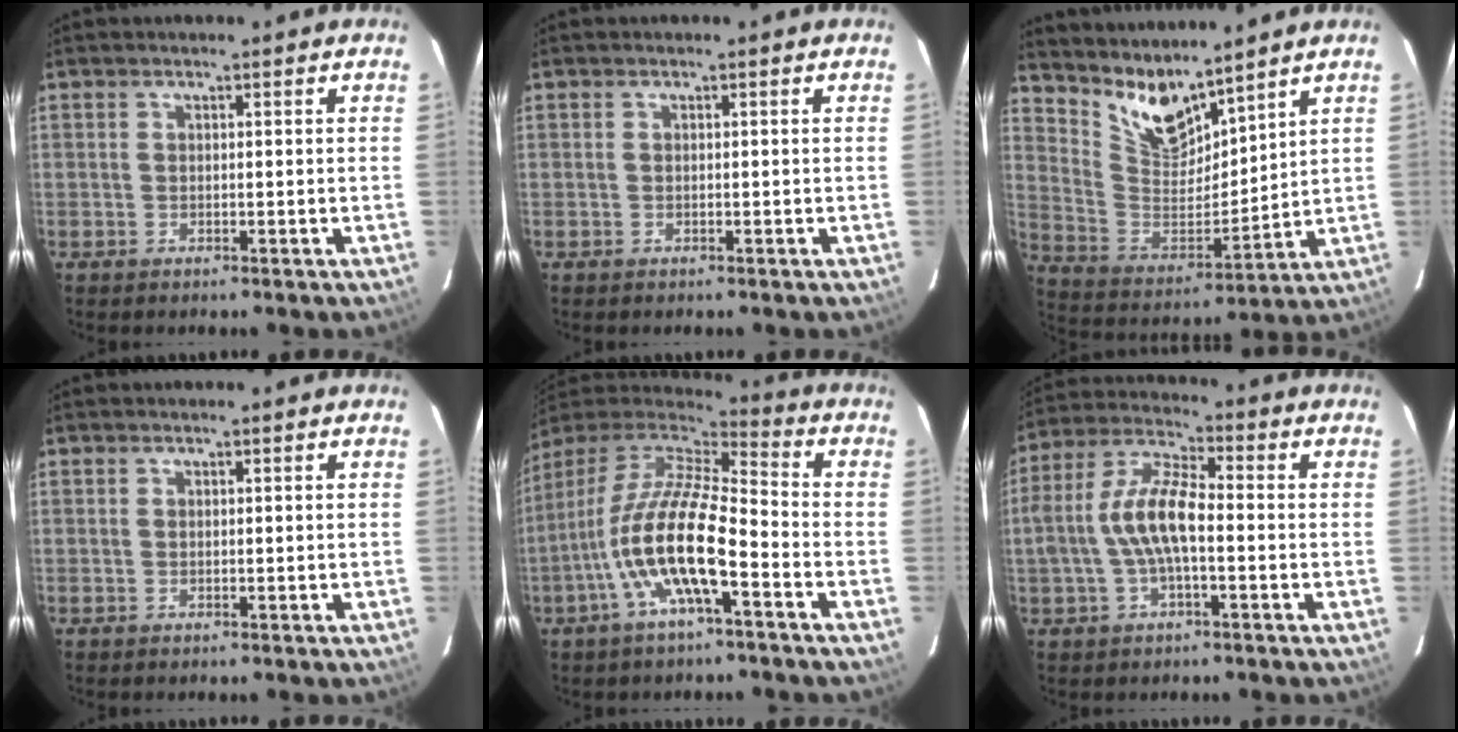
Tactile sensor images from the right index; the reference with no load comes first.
{"total": 0.0}
{"total": 11.4, "force": [9.8, 3.2, 4.8], "torque": [-0.105, -0.016, 0.201]}
{"total": 0.0}
{"total": 16.6, "force": [-6.1, 4.0, 14.9], "torque": [-0.282, -0.013, -0.124]}
{"total": 10.4, "force": [-1.7, 3.6, 9.6], "torque": [-0.203, 0.012, -0.032]}